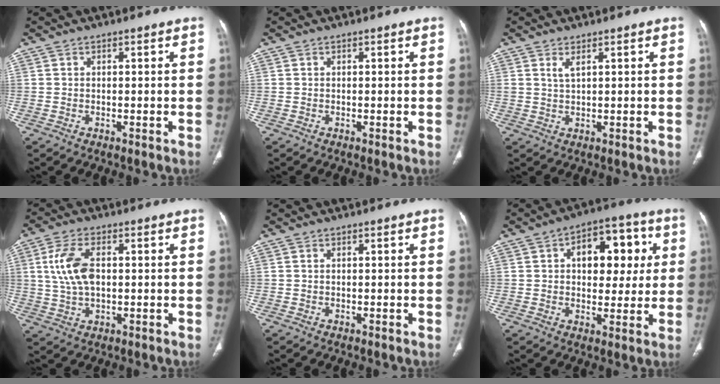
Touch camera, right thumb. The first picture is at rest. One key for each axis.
{"total": 0.0}
{"total": 1.8, "fx": 1.1, "fy": 0.5, "fz": 1.4, "tx": -0.033, "ty": -0.006, "tz": 0.027}
{"total": 8.7, "fx": 1.3, "fy": 4.7, "fz": 7.2, "tx": -0.153, "ty": 0.005, "tz": 0.028}
{"total": 0.0}
{"total": 13.7, "fx": 3.2, "fy": 8.5, "fz": 10.2, "tx": -0.088, "ty": 0.015, "tz": 0.042}